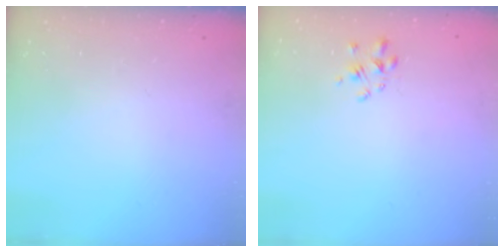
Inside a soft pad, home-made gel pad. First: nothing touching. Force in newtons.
{"total": 1.7, "press": 1.5, "slide": 0.7}